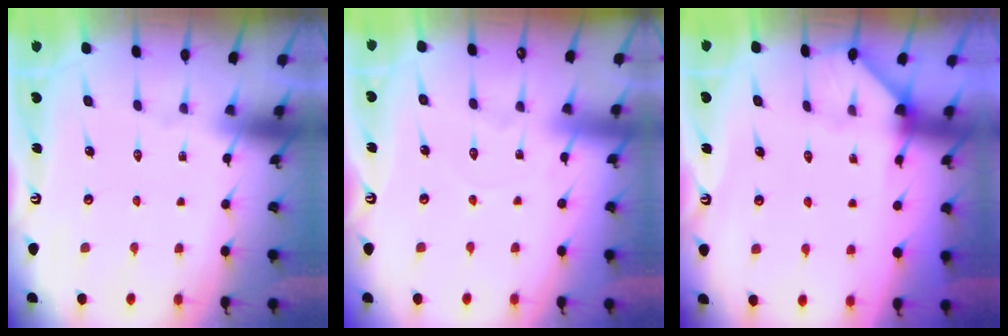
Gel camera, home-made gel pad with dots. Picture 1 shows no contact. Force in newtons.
{"total": 2.6, "press": 2.6, "slide": 0.3}
{"total": 2.8, "press": 2.8, "slide": 0.2}